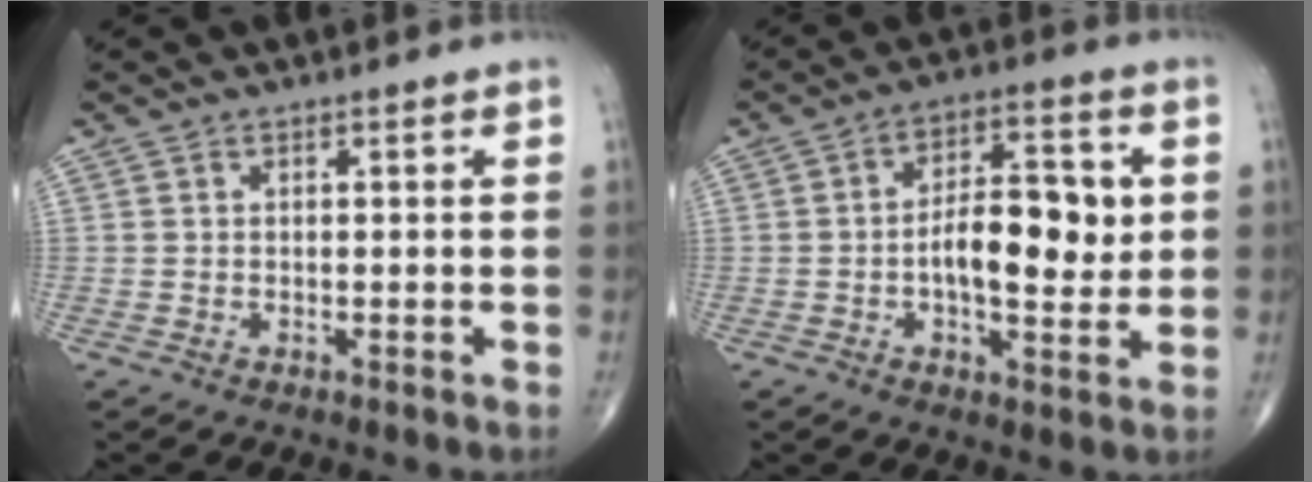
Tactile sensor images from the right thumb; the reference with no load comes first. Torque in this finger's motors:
{"motor_torque": [-0.68, 0.91, 0.18, -0.05, 0.25]}